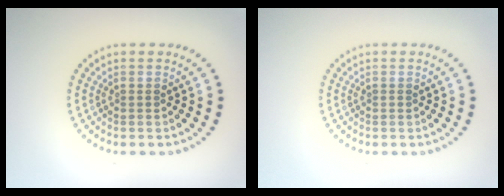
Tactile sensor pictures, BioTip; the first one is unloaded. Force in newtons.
{"total": 0.0}